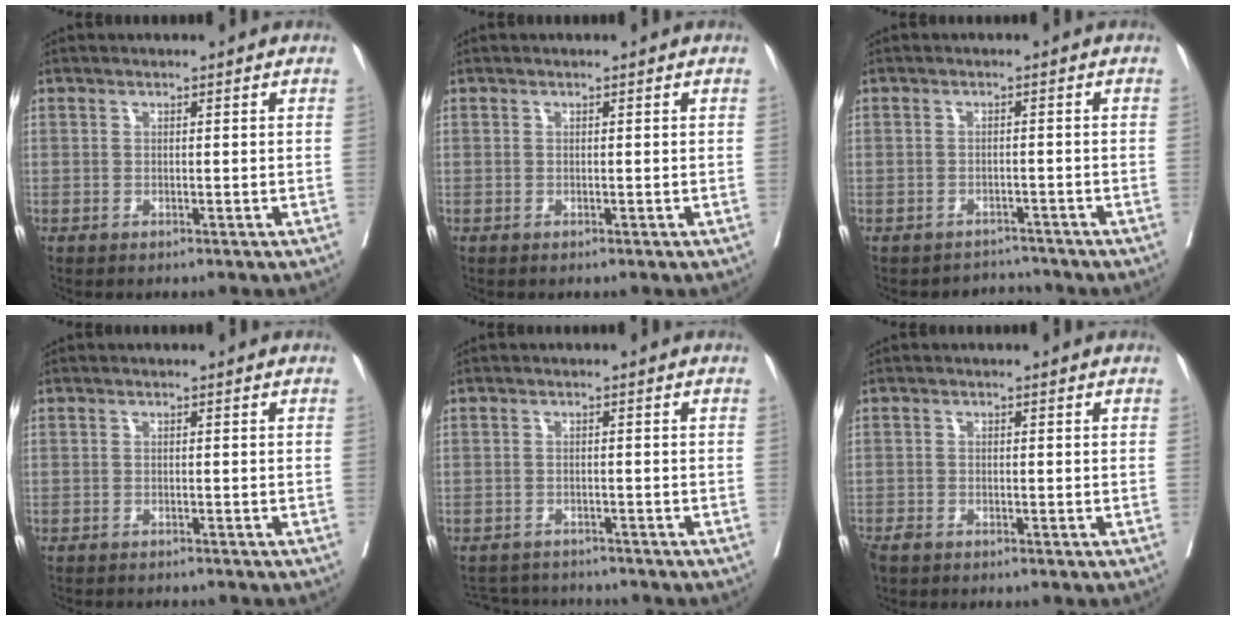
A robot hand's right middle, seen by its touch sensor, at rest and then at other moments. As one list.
[{"total": 0.0}, {"total": 2.6, "force": [-2.3, 0.4, -1.2], "torque": [0.022, 0.004, -0.034]}, {"total": 4.2, "force": [-4.0, 0.8, 1.2], "torque": [-0.011, -0.004, -0.054]}, {"total": 6.2, "force": [-6.1, 1.0, 0.6], "torque": [-0.005, 0.003, -0.090]}, {"total": 2.0, "force": [-1.6, 0.9, 0.8], "torque": [-0.020, -0.004, -0.027]}]